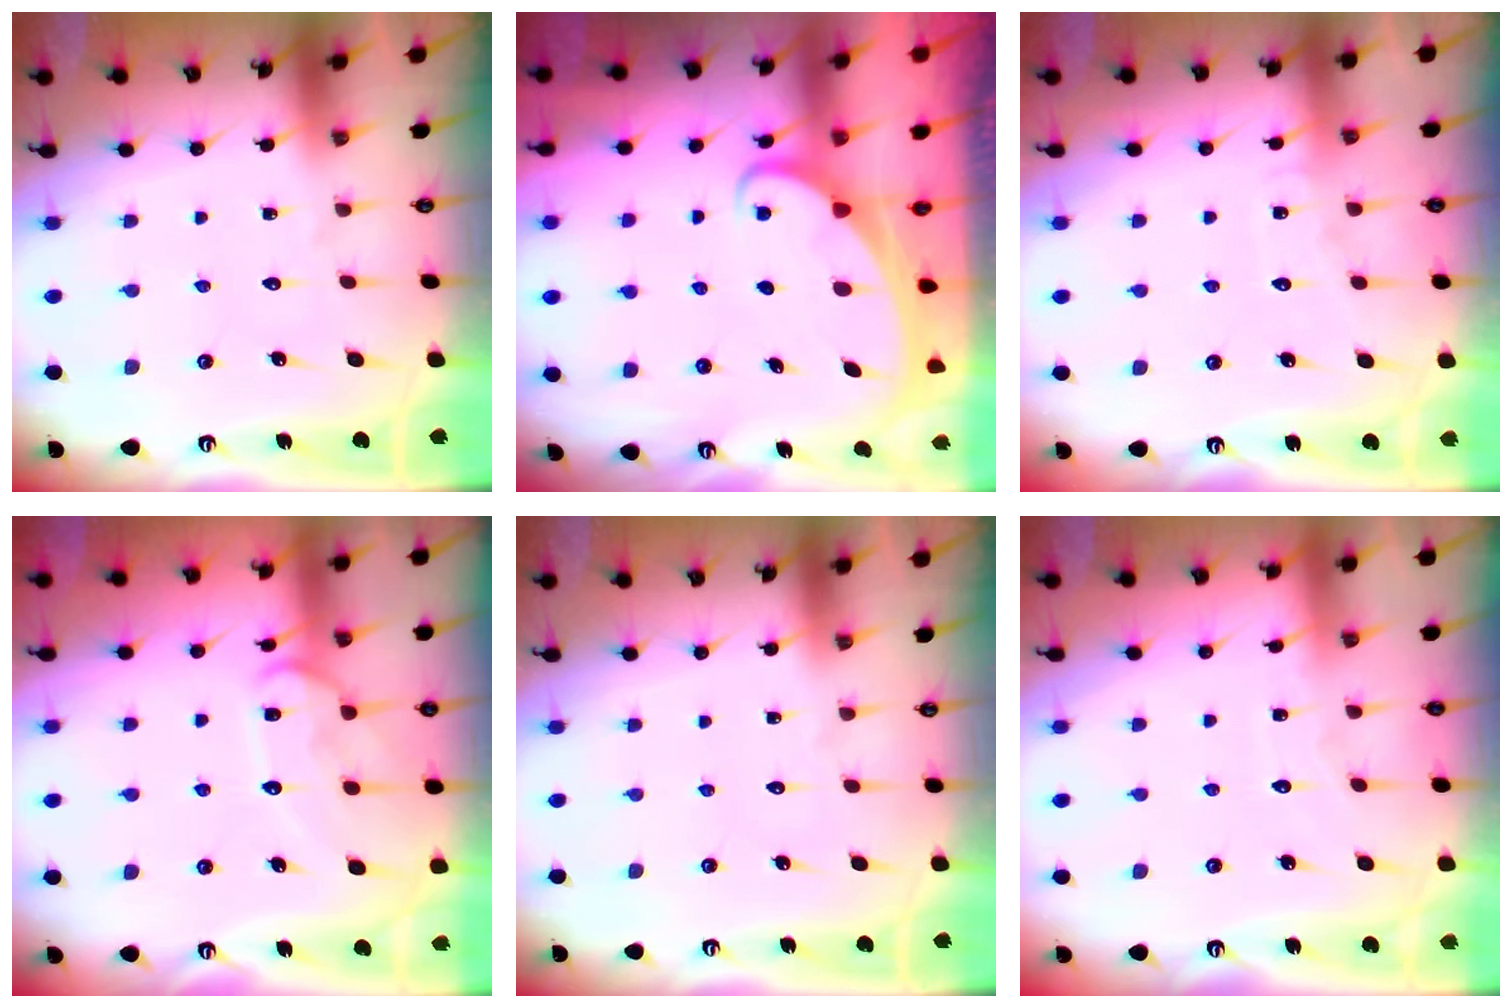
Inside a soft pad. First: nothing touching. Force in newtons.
{"total": 2.0, "press": 2.0, "slide": 0.2}
{"total": 4.6, "press": 4.6, "slide": 0.5}
{"total": 12.5, "press": 12.4, "slide": 1.0}
{"total": 0.0}
{"total": 2.8, "press": 2.8, "slide": 0.3}